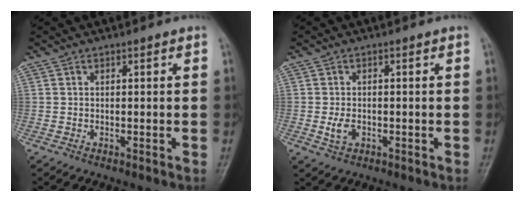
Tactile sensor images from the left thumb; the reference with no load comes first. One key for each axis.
{"total": 2.7, "fx": -0.7, "fy": 1.8, "fz": 1.9, "tx": -0.034, "ty": 0.001, "tz": -0.011}